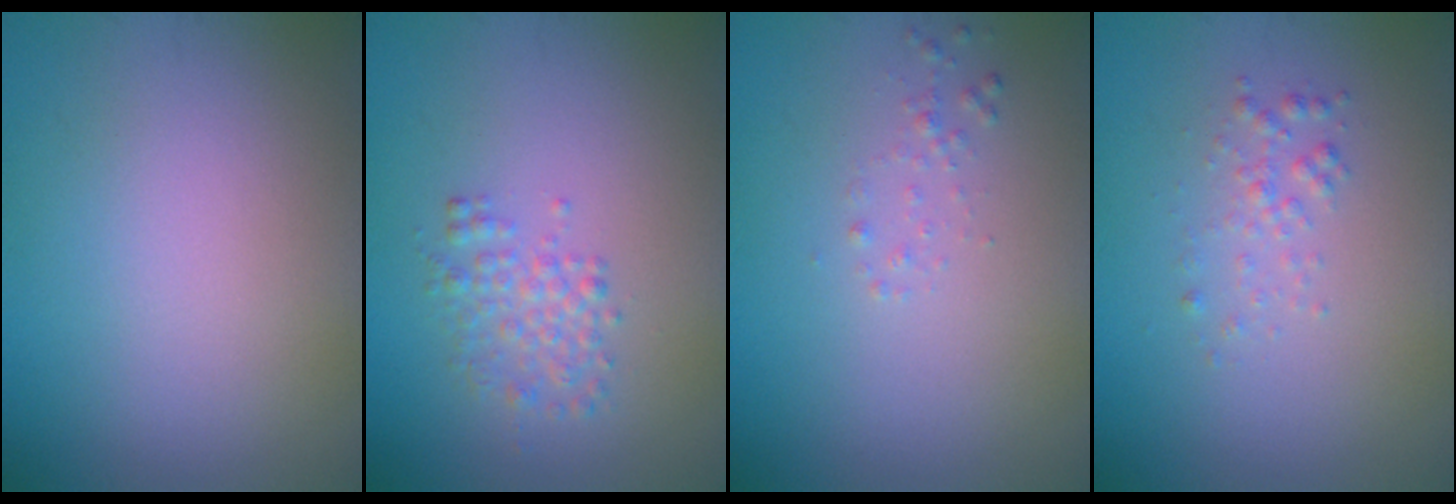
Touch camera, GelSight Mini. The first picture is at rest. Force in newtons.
{"total": 2.0, "press": 2.0, "slide": 0.0}
{"total": 0.7, "press": 0.7, "slide": 0.0}
{"total": 1.3, "press": 1.3, "slide": 0.1}